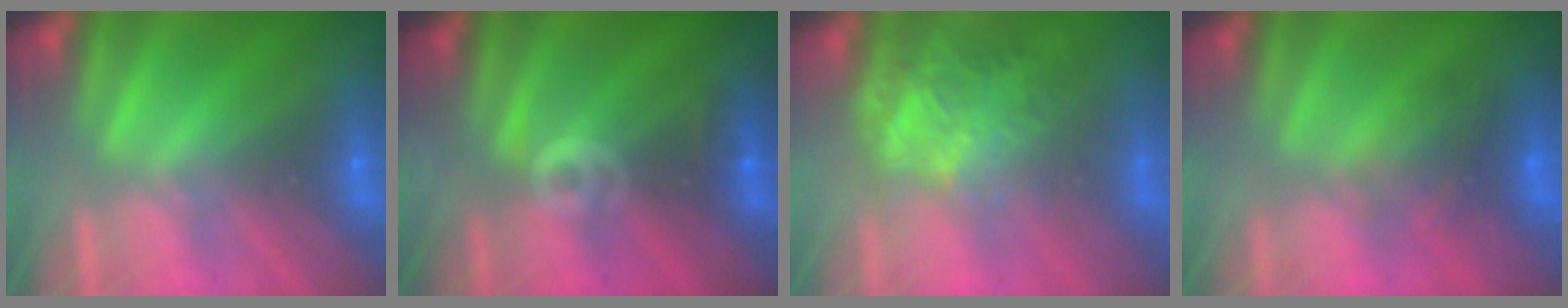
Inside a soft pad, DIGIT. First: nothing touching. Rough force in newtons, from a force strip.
{"total": 3.3}
{"total": 3.3}
{"total": 7.3}